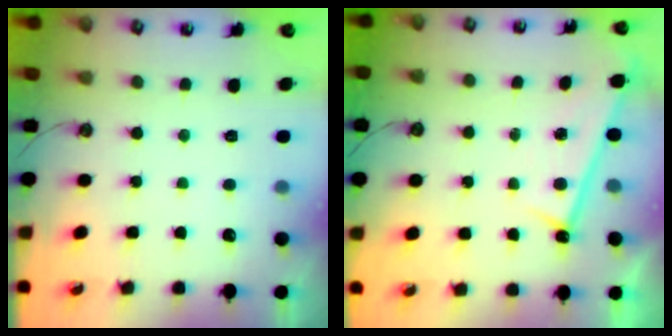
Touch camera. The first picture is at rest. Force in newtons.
{"total": 0.9, "press": 0.0, "slide": 0.9}